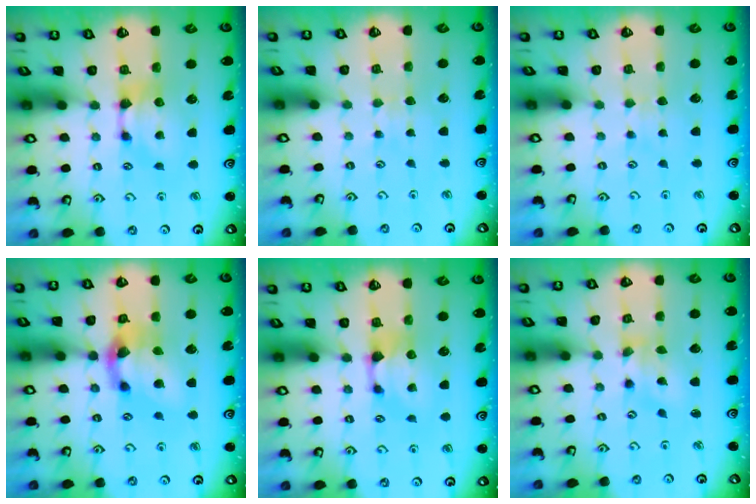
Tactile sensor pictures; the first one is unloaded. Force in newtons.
{"total": 3.5, "press": 3.5, "slide": 0.3}
{"total": 2.6, "press": 2.6, "slide": 0.4}
{"total": 7.2, "press": 6.8, "slide": 2.4}
{"total": 0.9, "press": 0.6, "slide": 0.7}
{"total": 1.4, "press": 0.9, "slide": 1.1}